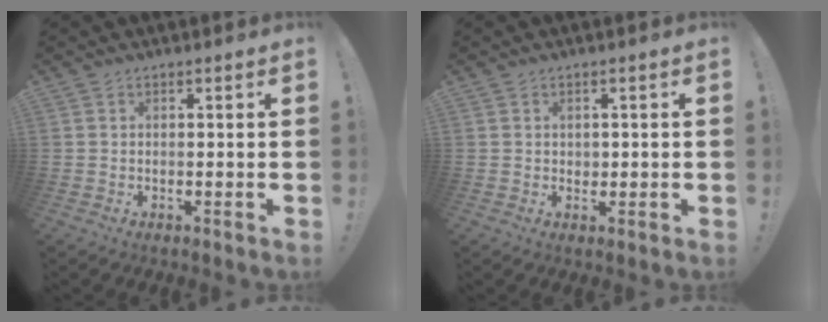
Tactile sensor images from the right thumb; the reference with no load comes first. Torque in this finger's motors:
{"motor_torque": [-0.26, -0.03, -0.17, 0.08, 0.06]}